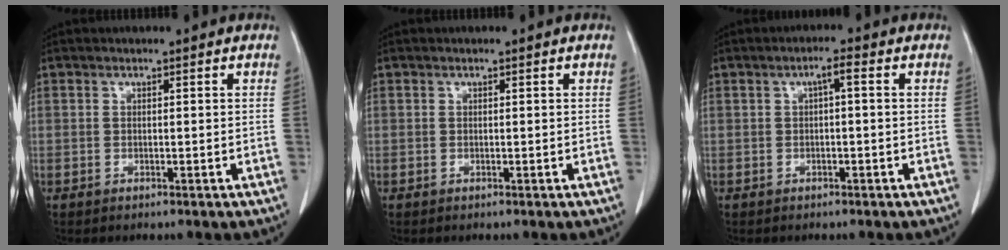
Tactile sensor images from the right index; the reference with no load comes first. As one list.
[{"total": 0.0}, {"total": 2.5, "force": [0.6, 0.6, 2.4], "torque": [-0.043, 0.009, 0.011]}]